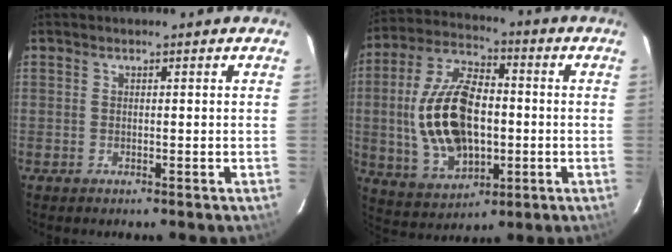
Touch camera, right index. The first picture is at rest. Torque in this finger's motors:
{"motor_torque": [1.16, -0.49, 0.76, 0.16]}